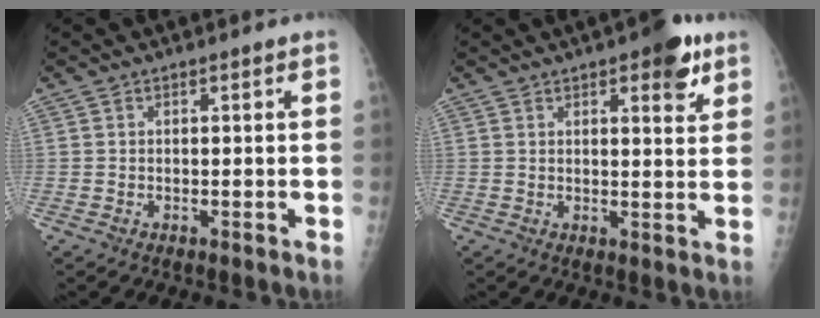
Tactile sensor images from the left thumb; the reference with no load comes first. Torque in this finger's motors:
{"motor_torque": [1.51, 1.29, 0.37, -0.47, 0.01]}